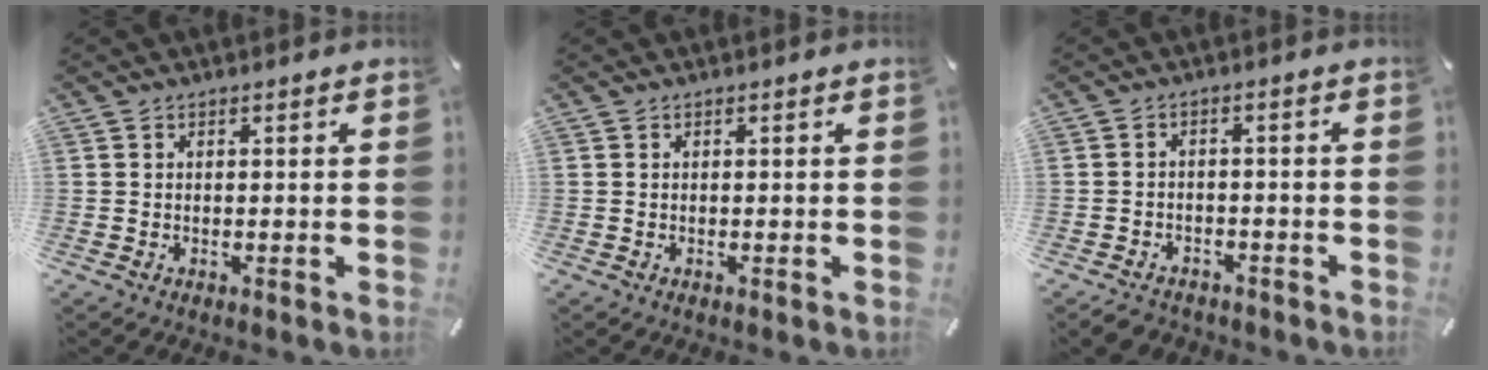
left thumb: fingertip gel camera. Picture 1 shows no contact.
{"total": 0.0}
{"total": 3.4, "force": [-2.8, 1.9, 0.8], "torque": [-0.019, 0.015, -0.056]}